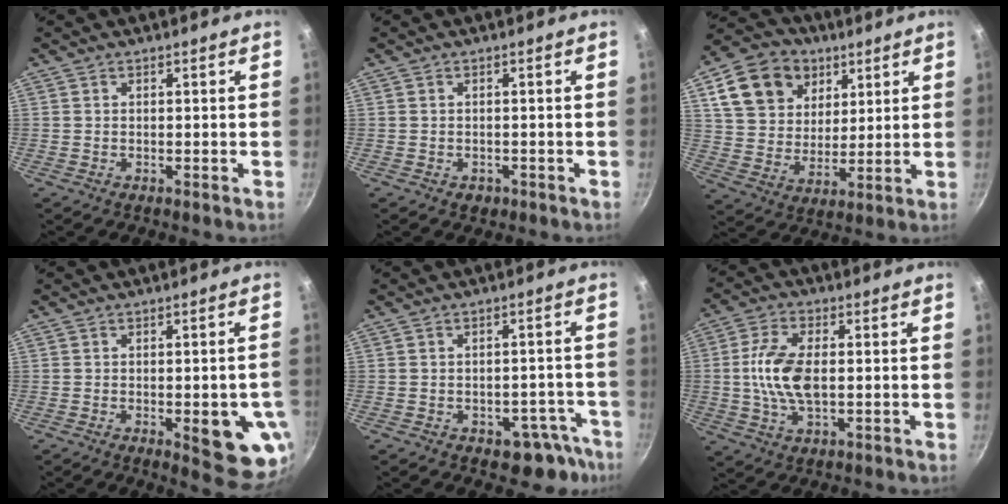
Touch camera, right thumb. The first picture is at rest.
{"total": 1.8, "force": [-0.7, 1.4, 0.7], "torque": [-0.007, 0.003, -0.003]}
{"total": 16.7, "force": [7.4, 12.6, 8.0], "torque": [-0.124, -0.011, 0.130]}
{"total": 11.4, "force": [-3.0, 4.1, 10.2], "torque": [-0.090, 0.002, -0.033]}
{"total": 8.3, "force": [-4.7, 5.4, 4.2], "torque": [0.014, 0.051, -0.038]}
{"total": 10.2, "force": [0.0, 5.4, 8.7], "torque": [-0.171, 0.009, -0.005]}